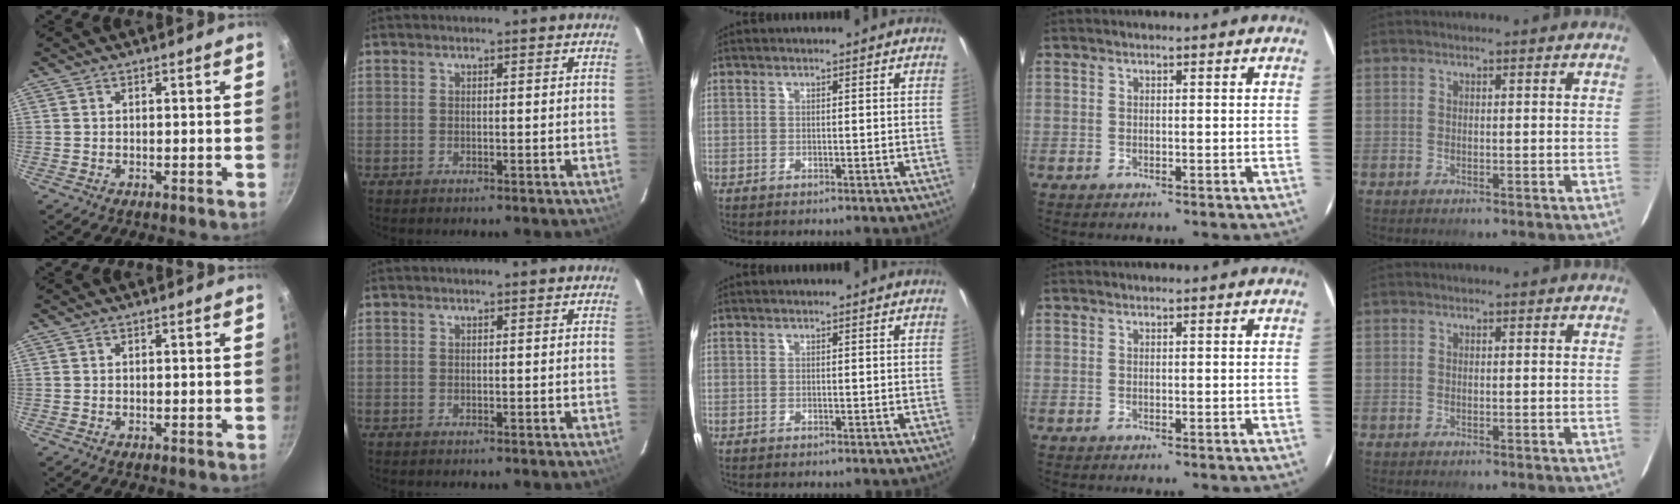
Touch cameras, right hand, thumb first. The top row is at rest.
{}